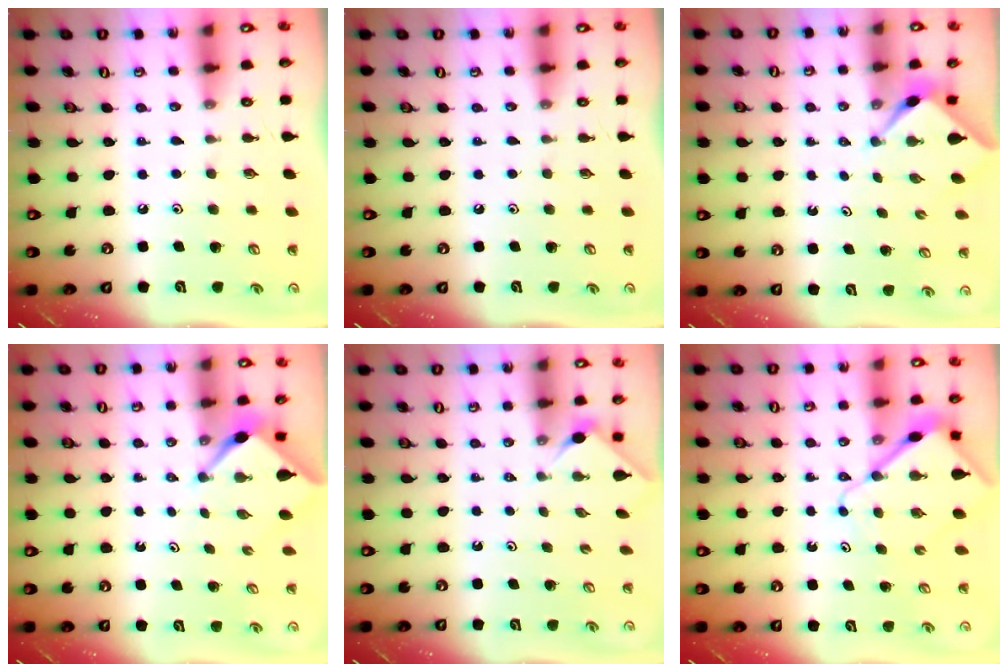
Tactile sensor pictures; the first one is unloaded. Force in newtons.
{"total": 0.0}
{"total": 2.3, "press": 2.2, "slide": 0.3}
{"total": 2.1, "press": 2.1, "slide": 0.3}
{"total": 1.9, "press": 1.8, "slide": 0.4}
{"total": 9.6, "press": 9.5, "slide": 0.9}